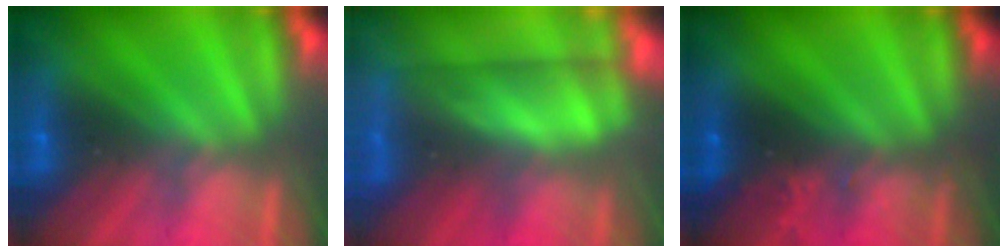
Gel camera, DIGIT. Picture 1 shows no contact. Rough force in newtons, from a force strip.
{"total": 4.5}
{"total": 2.4}